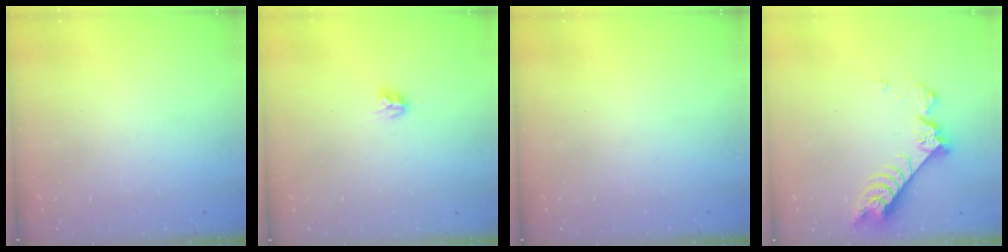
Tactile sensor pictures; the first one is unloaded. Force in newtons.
{"total": 4.2, "press": 4.2, "slide": 0.5}
{"total": 0.0}
{"total": 8.2, "press": 8.1, "slide": 0.6}